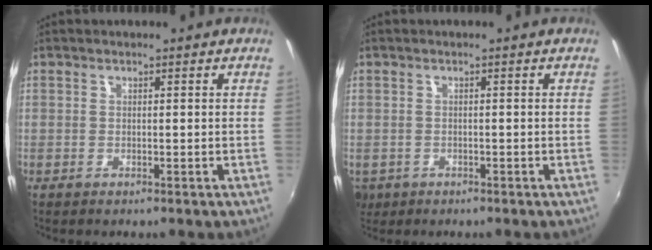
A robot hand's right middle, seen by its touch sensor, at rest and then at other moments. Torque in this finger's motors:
{"motor_torque": [0.21, -0.48, 0.06, 0.00]}